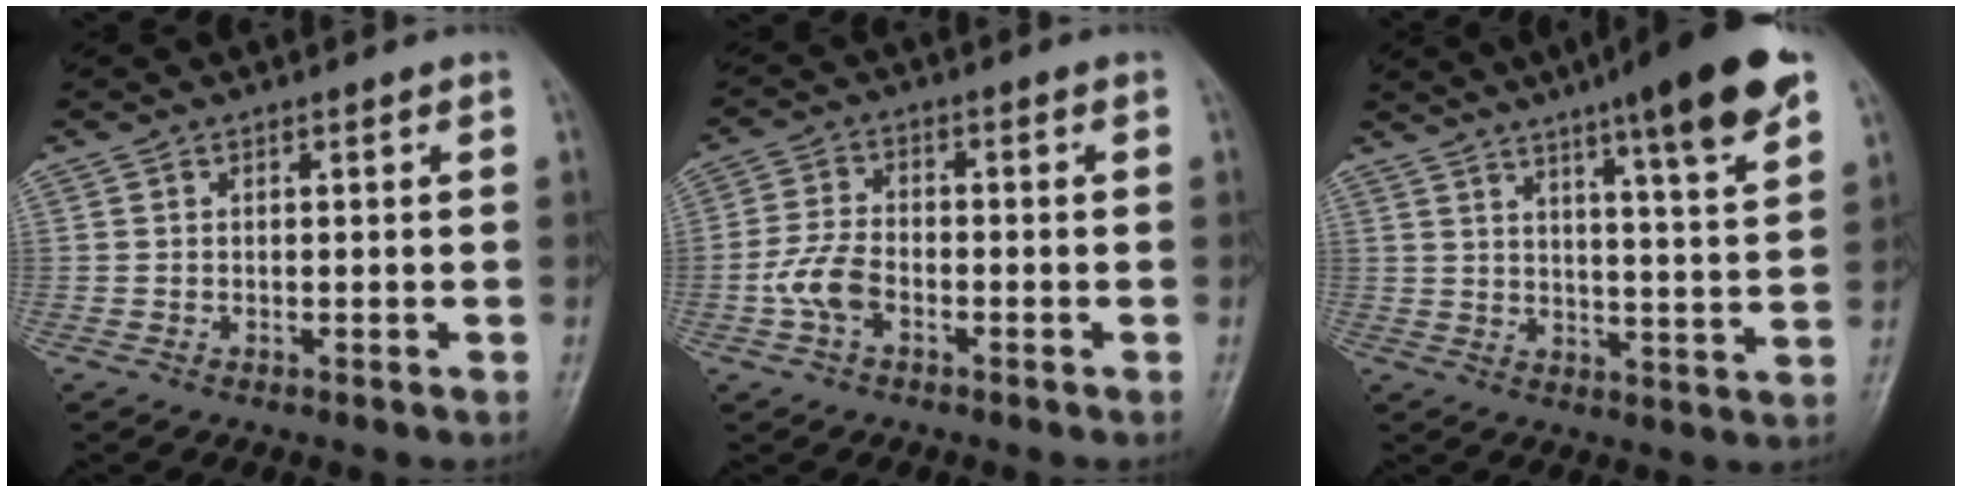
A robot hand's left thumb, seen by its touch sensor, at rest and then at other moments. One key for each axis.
{"total": 5.7, "fx": -2.3, "fy": 3.5, "fz": 4.0, "tx": -0.081, "ty": 0.017, "tz": -0.049}
{"total": 16.3, "fx": 10.1, "fy": 1.8, "fz": 12.6, "tx": -0.169, "ty": -0.044, "tz": 0.142}